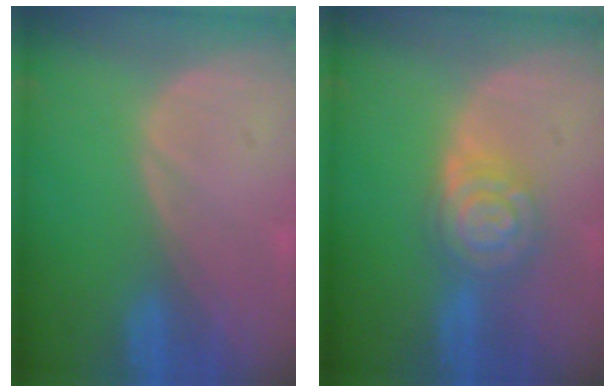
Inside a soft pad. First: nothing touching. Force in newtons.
{"total": 6.6, "press": 6.6, "slide": 0.4}